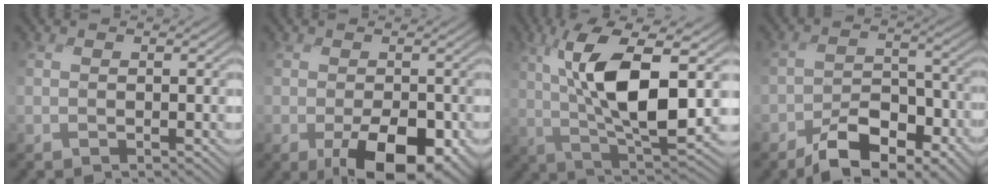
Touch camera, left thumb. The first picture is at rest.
{"total": 8.5, "force": [-3.9, 4.2, 6.2], "torque": [-0.116, -0.023, -0.057]}
{"total": 11.7, "force": [1.7, 4.5, 10.7], "torque": [-0.206, 0.000, 0.027]}
{"total": 8.5, "force": [-5.9, 4.2, 4.4], "torque": [-0.064, -0.014, -0.106]}